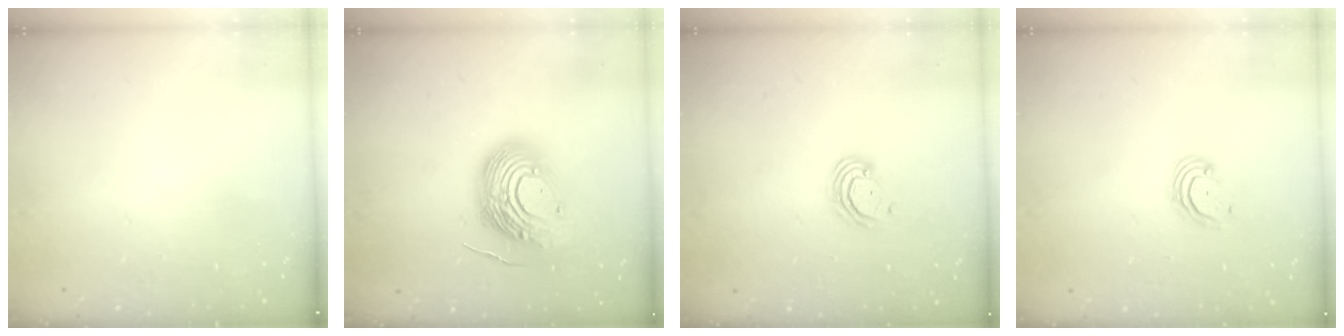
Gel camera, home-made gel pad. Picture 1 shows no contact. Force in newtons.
{"total": 14.6, "press": 14.6, "slide": 1.4}
{"total": 3.8, "press": 3.8, "slide": 0.3}
{"total": 2.7, "press": 2.7, "slide": 0.3}